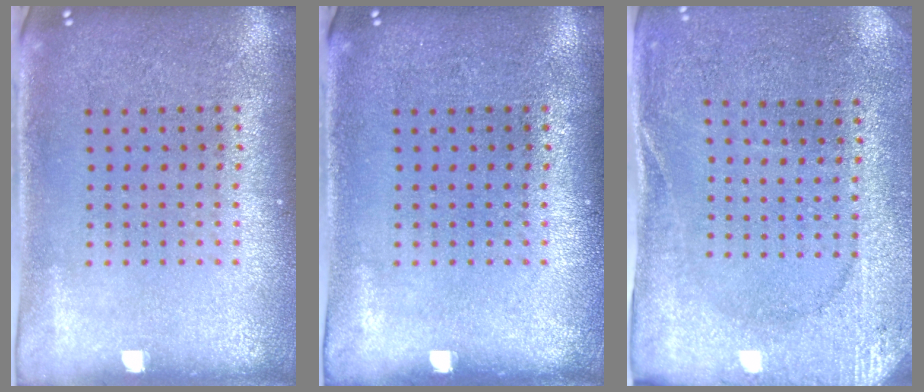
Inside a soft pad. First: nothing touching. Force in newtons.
{"total": 0.0}
{"total": 2.6, "press": 2.5, "slide": 0.6}